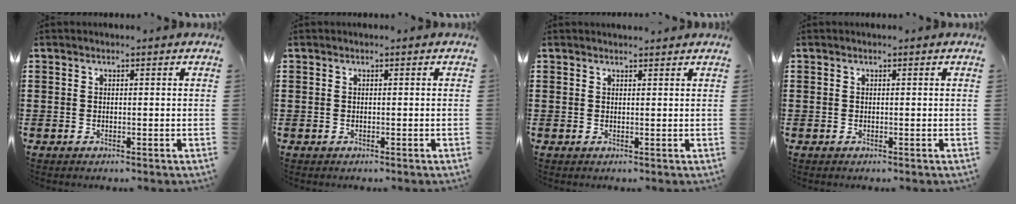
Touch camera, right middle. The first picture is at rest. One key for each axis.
{"total": 0.0}
{"total": 0.9, "fx": 0.9, "fy": 0.0, "fz": 0.2, "tx": 0.002, "ty": -0.005, "tz": 0.015}
{"total": 0.0}